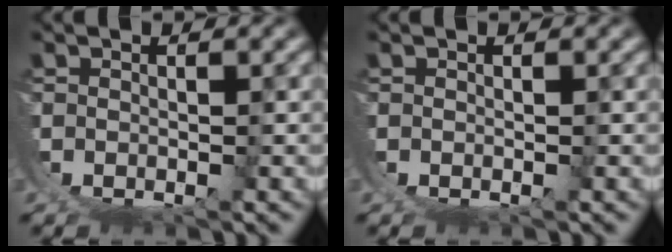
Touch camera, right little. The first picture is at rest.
{"total": 0.0}